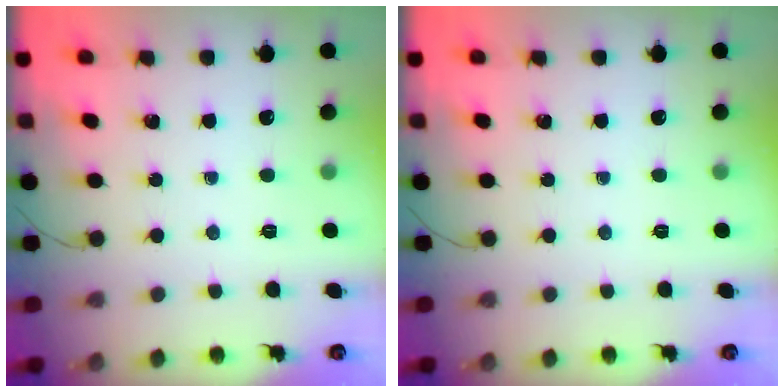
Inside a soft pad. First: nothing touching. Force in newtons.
{"total": 0.0}